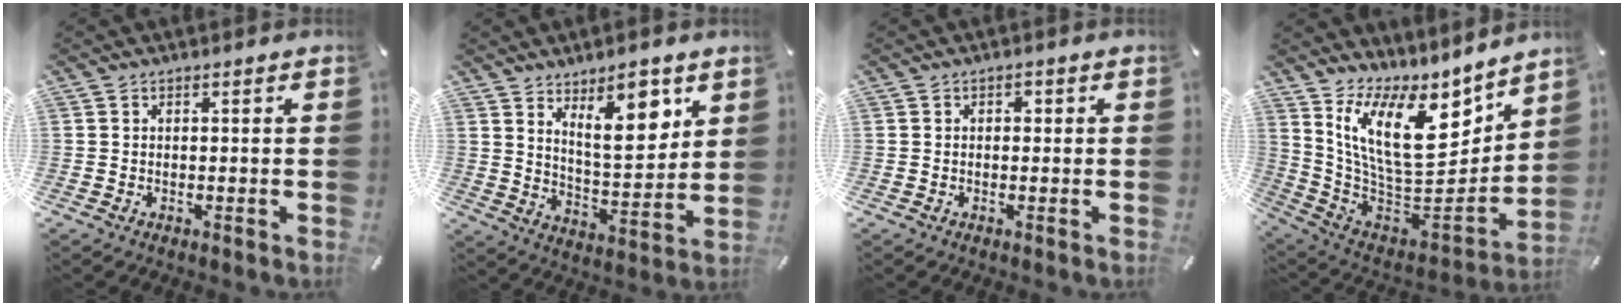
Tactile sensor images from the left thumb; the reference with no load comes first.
{"total": 12.6, "force": [8.2, 5.2, 8.0], "torque": [-0.104, -0.050, 0.138]}
{"total": 1.1, "force": [0.1, 0.9, 0.6], "torque": [-0.006, 0.002, -0.003]}
{"total": 19.4, "force": [8.0, 11.0, 13.9], "torque": [-0.270, -0.071, 0.147]}